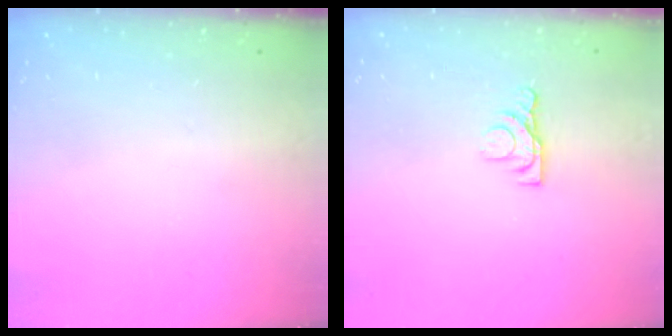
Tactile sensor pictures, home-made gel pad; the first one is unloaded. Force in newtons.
{"total": 5.4, "press": 5.4, "slide": 0.8}